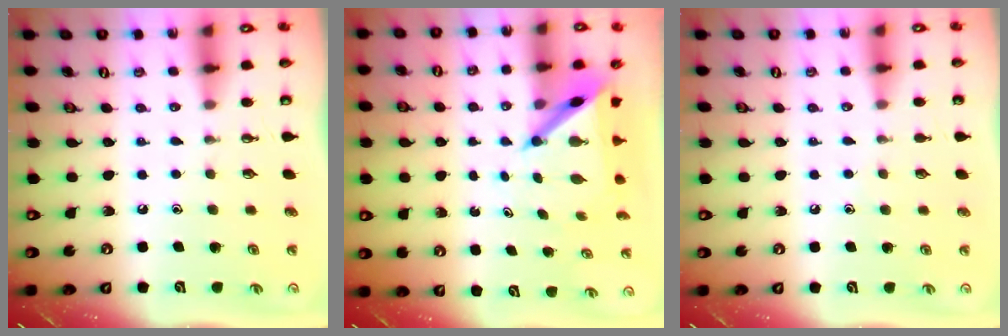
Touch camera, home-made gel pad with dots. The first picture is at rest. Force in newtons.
{"total": 6.4, "press": 6.4, "slide": 0.6}
{"total": 2.7, "press": 2.6, "slide": 0.3}